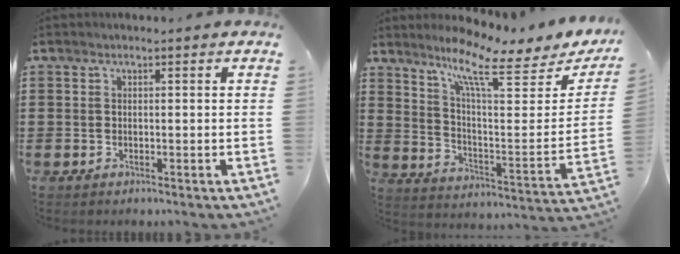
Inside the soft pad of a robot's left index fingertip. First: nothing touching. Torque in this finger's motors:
{"motor_torque": [0.62, -0.19, 0.32, 0.11]}